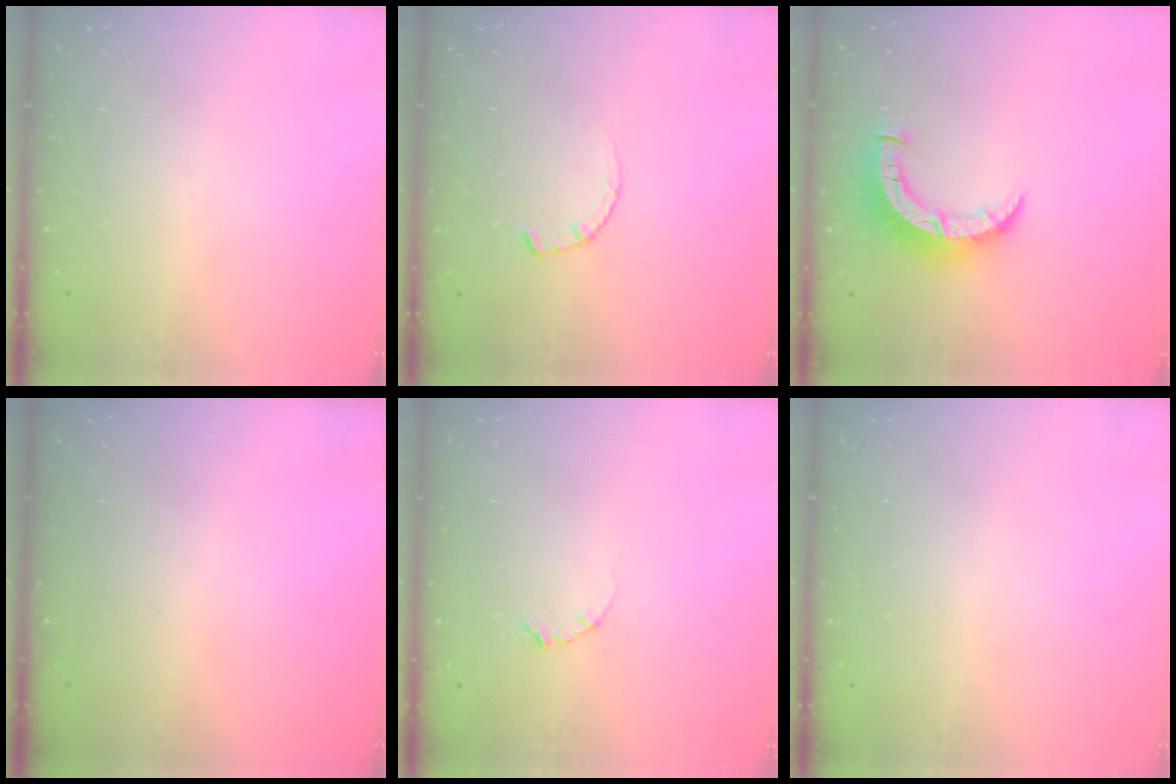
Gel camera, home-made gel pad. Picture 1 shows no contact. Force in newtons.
{"total": 2.4, "press": 2.4, "slide": 0.3}
{"total": 8.3, "press": 8.3, "slide": 1.0}
{"total": 0.0}
{"total": 2.3, "press": 2.3, "slide": 0.4}
{"total": 2.6, "press": 2.6, "slide": 0.2}